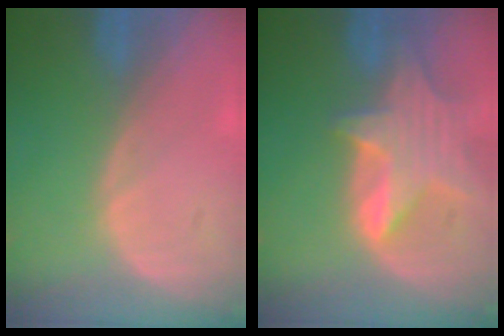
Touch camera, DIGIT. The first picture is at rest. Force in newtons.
{"total": 8.5, "press": 7.5, "slide": 3.9}